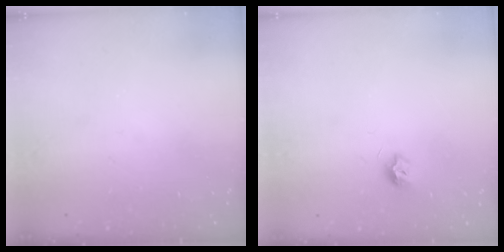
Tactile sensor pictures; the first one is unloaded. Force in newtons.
{"total": 7.4, "press": 7.4, "slide": 0.6}